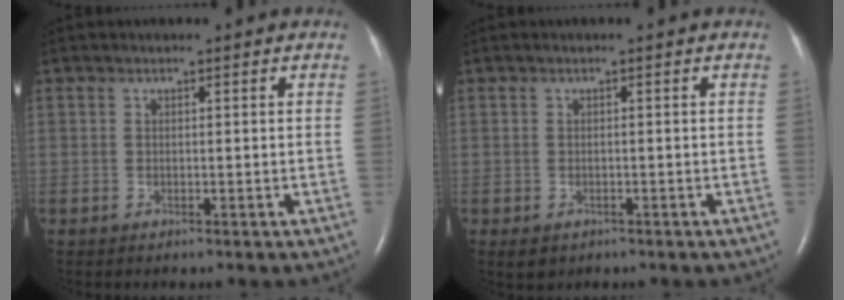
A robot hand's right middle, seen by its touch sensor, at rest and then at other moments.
{"total": 2.1, "force": [-1.2, 1.5, 0.8], "torque": [-0.011, -0.001, -0.008]}